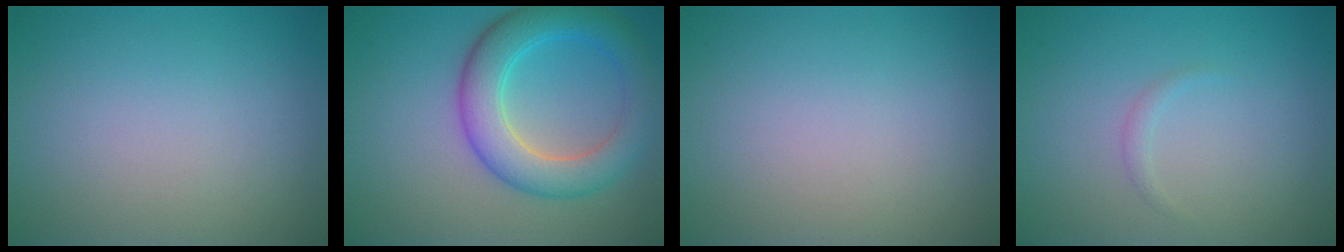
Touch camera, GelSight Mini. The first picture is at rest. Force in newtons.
{"total": 6.3, "press": 6.3, "slide": 0.3}
{"total": 0.0}
{"total": 0.7, "press": 0.7, "slide": 0.0}